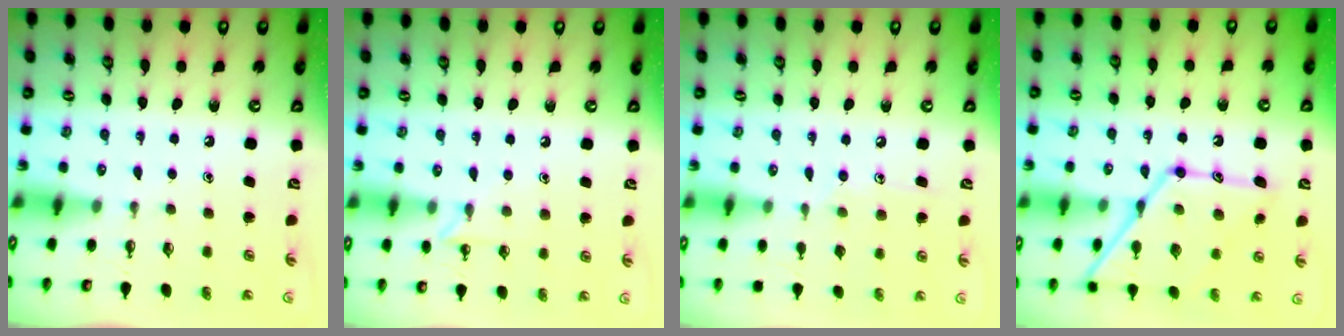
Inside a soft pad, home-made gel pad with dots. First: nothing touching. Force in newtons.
{"total": 6.2, "press": 6.2, "slide": 0.6}
{"total": 7.6, "press": 7.6, "slide": 0.4}
{"total": 16.1, "press": 16.0, "slide": 1.2}